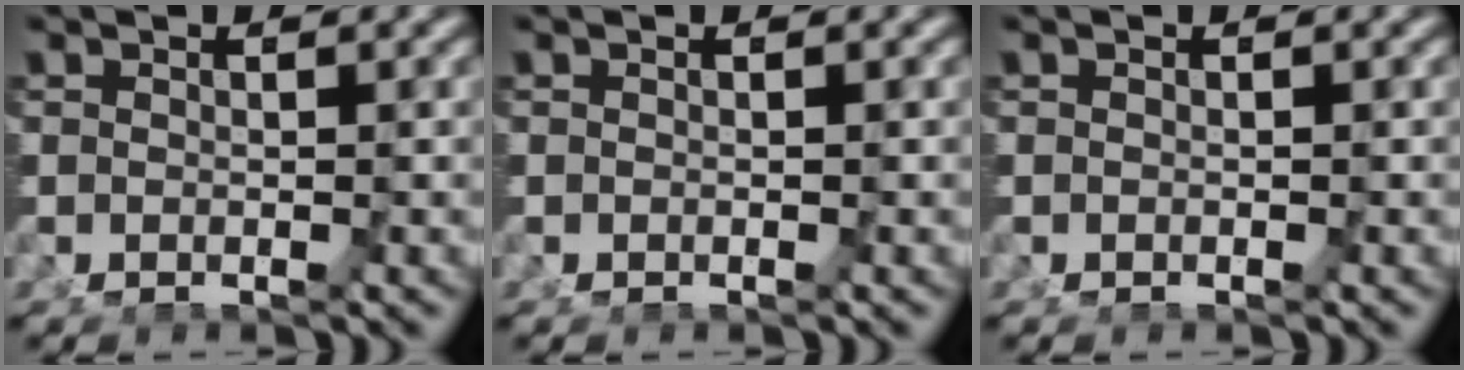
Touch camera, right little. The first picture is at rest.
{"total": 0.0}
{"total": 0.0}